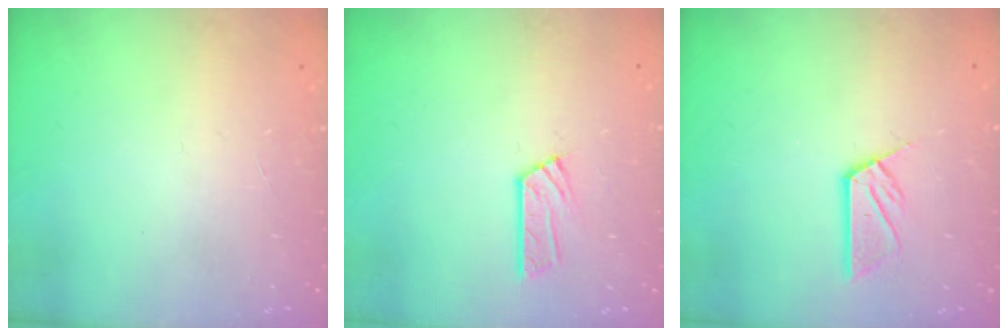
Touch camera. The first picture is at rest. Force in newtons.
{"total": 6.4, "press": 6.4, "slide": 0.3}
{"total": 6.4, "press": 6.3, "slide": 0.5}